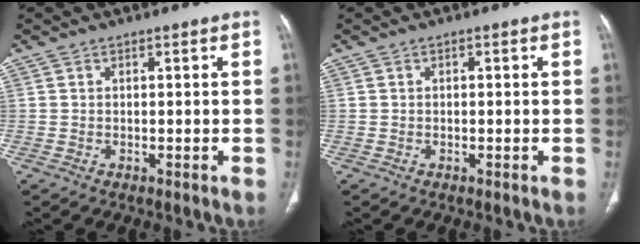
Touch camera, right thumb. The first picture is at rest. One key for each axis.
{"total": 0.0}